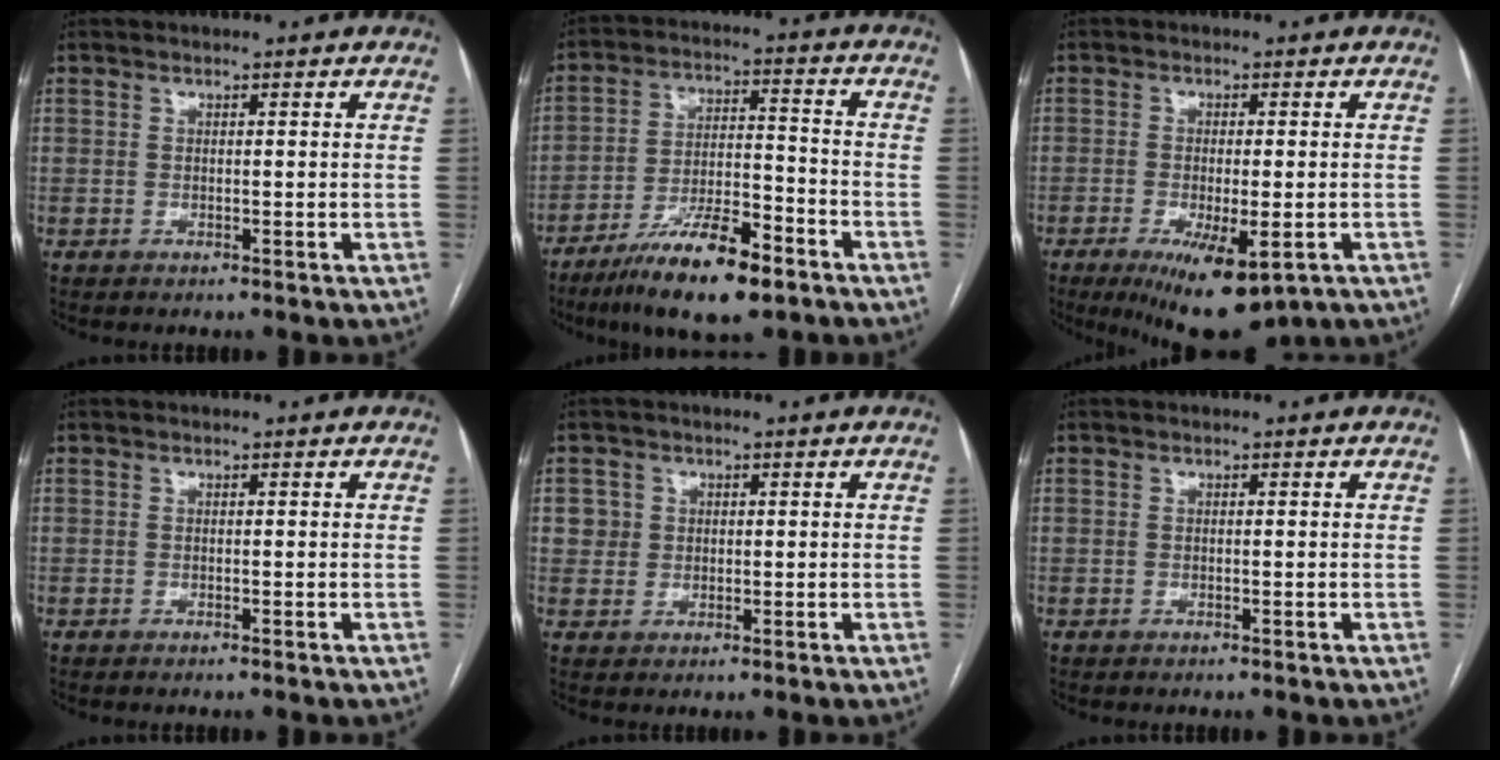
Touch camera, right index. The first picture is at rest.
{"total": 13.9, "force": [-9.1, 2.9, 10.1], "torque": [-0.181, -0.013, -0.155]}
{"total": 11.0, "force": [-5.8, 3.1, 8.9], "torque": [-0.136, -0.022, -0.082]}
{"total": 0.0}
{"total": 2.6, "force": [0.6, 2.5, 0.0], "torque": [0.013, 0.007, 0.008]}
{"total": 0.0}